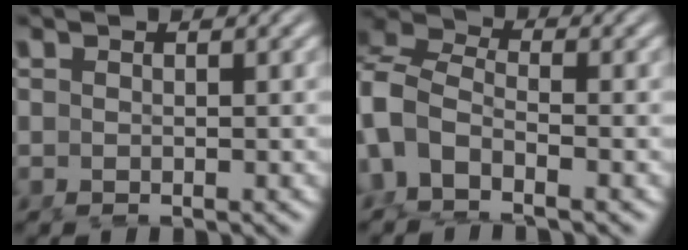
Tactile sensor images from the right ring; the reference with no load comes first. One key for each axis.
{"total": 8.9, "fx": -0.9, "fy": 7.6, "fz": 4.5, "tx": -0.126, "ty": -0.016, "tz": -0.026}